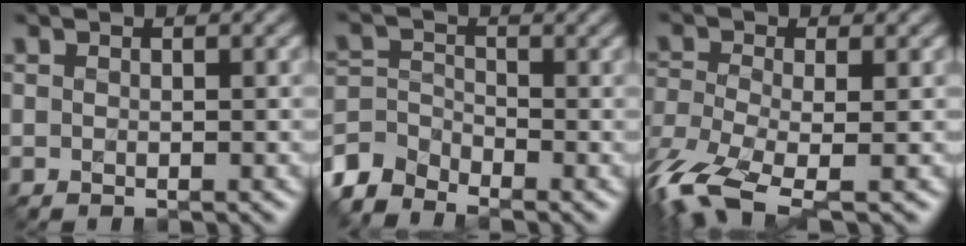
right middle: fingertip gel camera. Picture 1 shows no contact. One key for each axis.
{"total": 3.8, "fx": -3.3, "fy": 1.6, "fz": 0.9, "tx": -0.021, "ty": -0.003, "tz": -0.081}
{"total": 7.7, "fx": -4.2, "fy": 2.9, "fz": 5.9, "tx": -0.133, "ty": -0.023, "tz": -0.088}